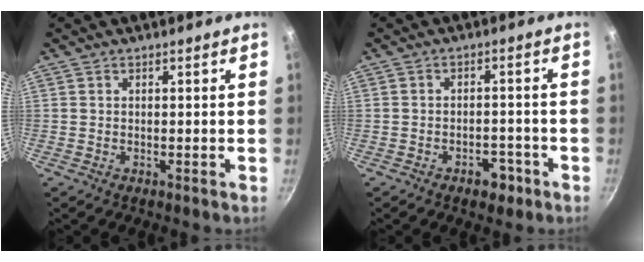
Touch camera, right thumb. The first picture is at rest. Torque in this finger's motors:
{"motor_torque": [0.70, 0.45, 0.26, -0.47, 0.00]}